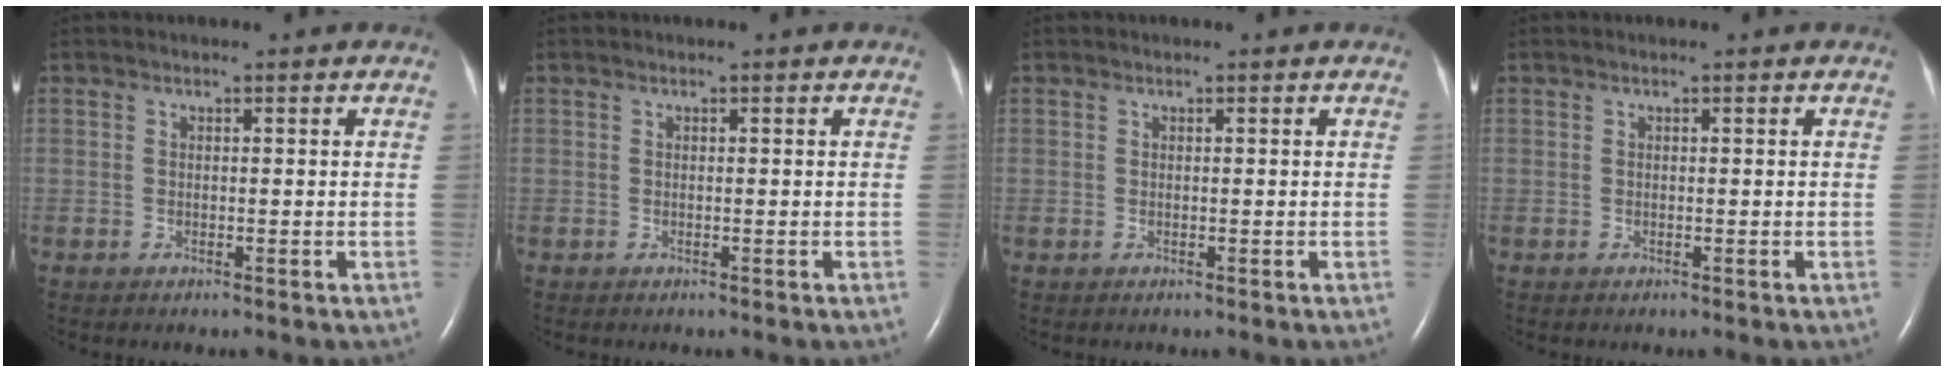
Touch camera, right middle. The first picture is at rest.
{"total": 0.0}
{"total": 0.0}
{"total": 0.0}